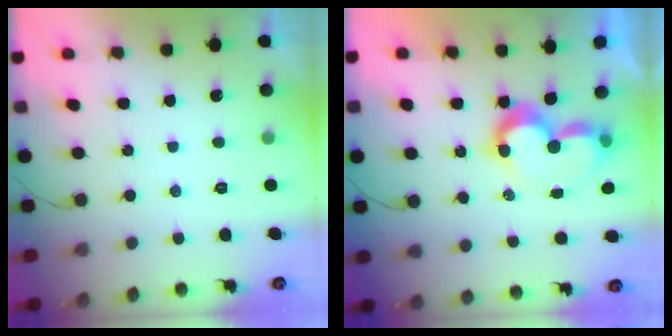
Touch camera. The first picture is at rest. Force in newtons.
{"total": 8.9, "press": 8.9, "slide": 0.7}